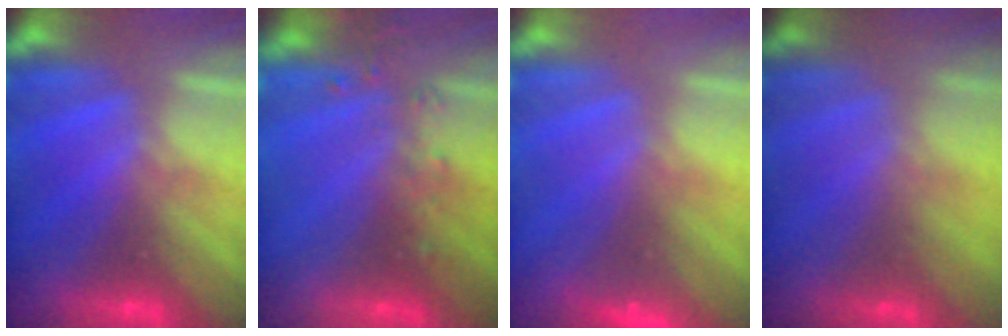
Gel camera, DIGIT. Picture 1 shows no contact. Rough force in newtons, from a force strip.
{"total": 6.7}
{"total": 2.3}
{"total": 1.7}